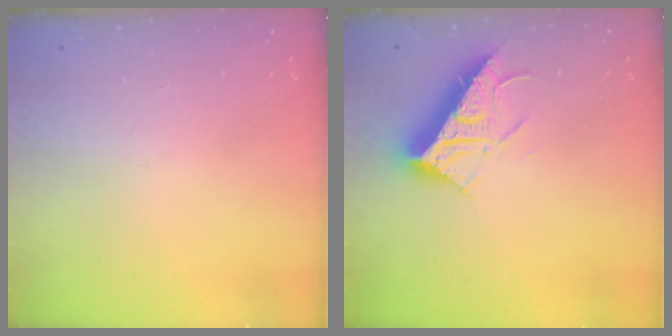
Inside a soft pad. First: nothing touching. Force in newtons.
{"total": 17.0, "press": 17.0, "slide": 0.3}